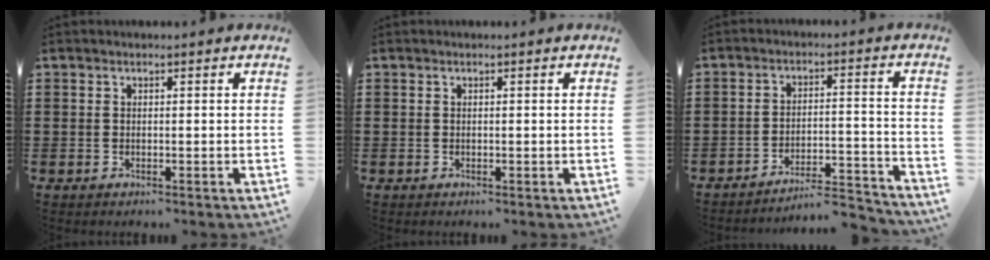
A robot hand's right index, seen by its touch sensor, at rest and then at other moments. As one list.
[{"total": 0.0}, {"total": 5.1, "force": [-4.9, 0.0, 1.5], "torque": [-0.029, -0.006, -0.099]}]